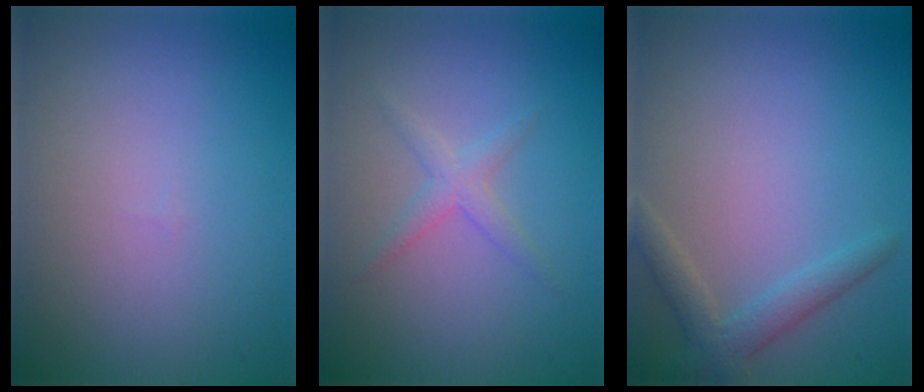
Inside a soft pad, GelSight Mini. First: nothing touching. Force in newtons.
{"total": 1.7, "press": 1.7, "slide": 0.1}
{"total": 2.4, "press": 2.4, "slide": 0.1}